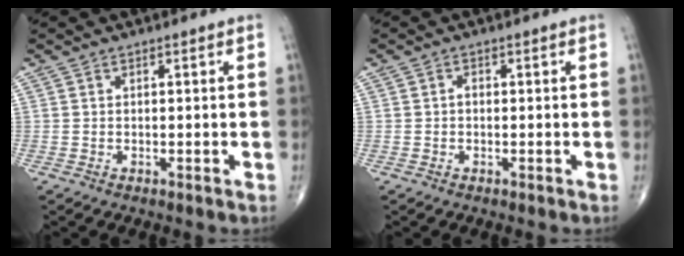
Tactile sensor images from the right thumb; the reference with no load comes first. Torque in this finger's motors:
{"motor_torque": [0.06, 0.18, 0.34, -0.06, -0.01]}